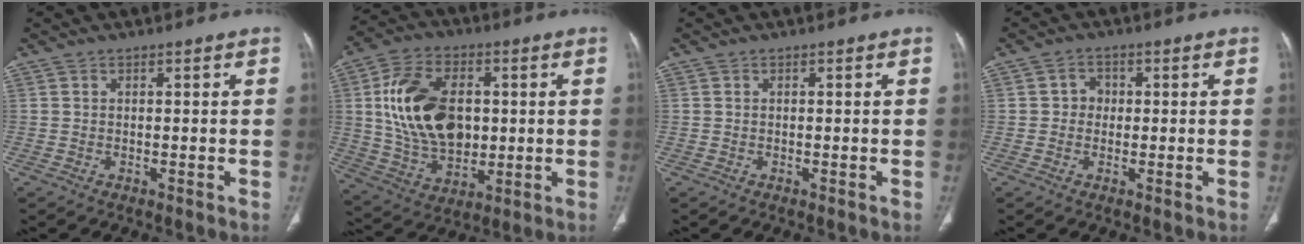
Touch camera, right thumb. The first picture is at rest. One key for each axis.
{"total": 18.8, "fx": 2.3, "fy": 12.2, "fz": 14.1, "tx": -0.231, "ty": -0.002, "tz": 0.052}
{"total": 0.0}
{"total": 2.7, "fx": 0.1, "fy": 2.5, "fz": 1.1, "tx": 0.000, "ty": 0.008, "tz": -0.005}